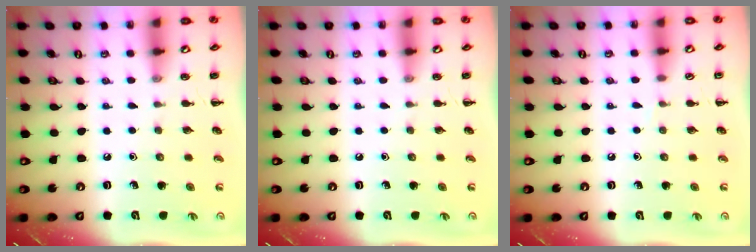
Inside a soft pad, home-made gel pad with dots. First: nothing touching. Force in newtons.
{"total": 0.0}
{"total": 3.0, "press": 2.8, "slide": 1.0}